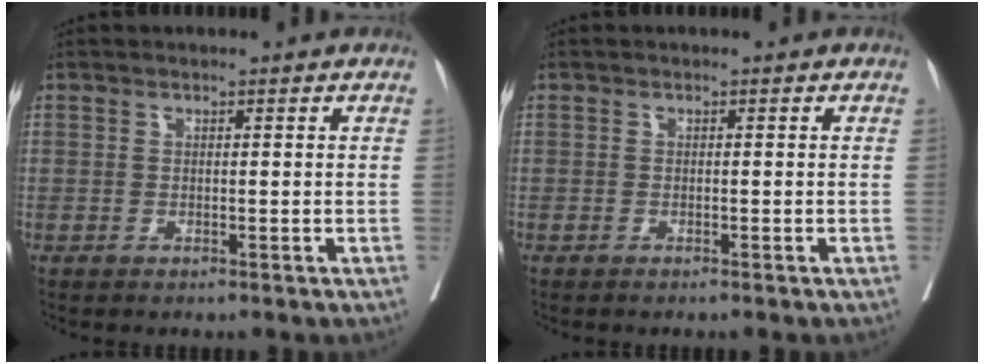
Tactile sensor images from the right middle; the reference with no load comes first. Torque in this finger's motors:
{"motor_torque": [0.31, -0.27, 0.04, 0.01]}